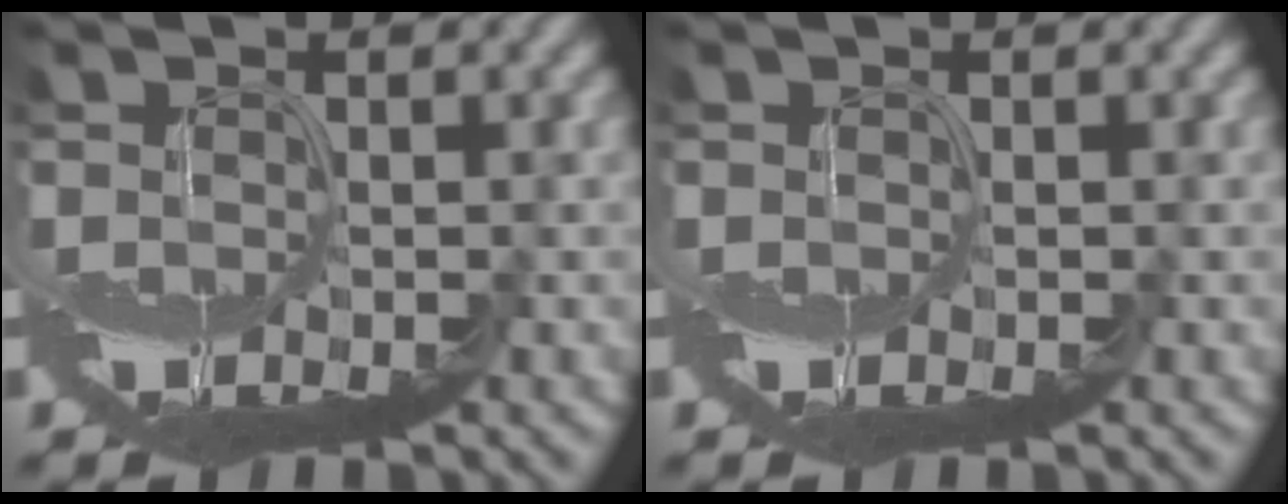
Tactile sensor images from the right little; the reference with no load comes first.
{"total": 0.0}